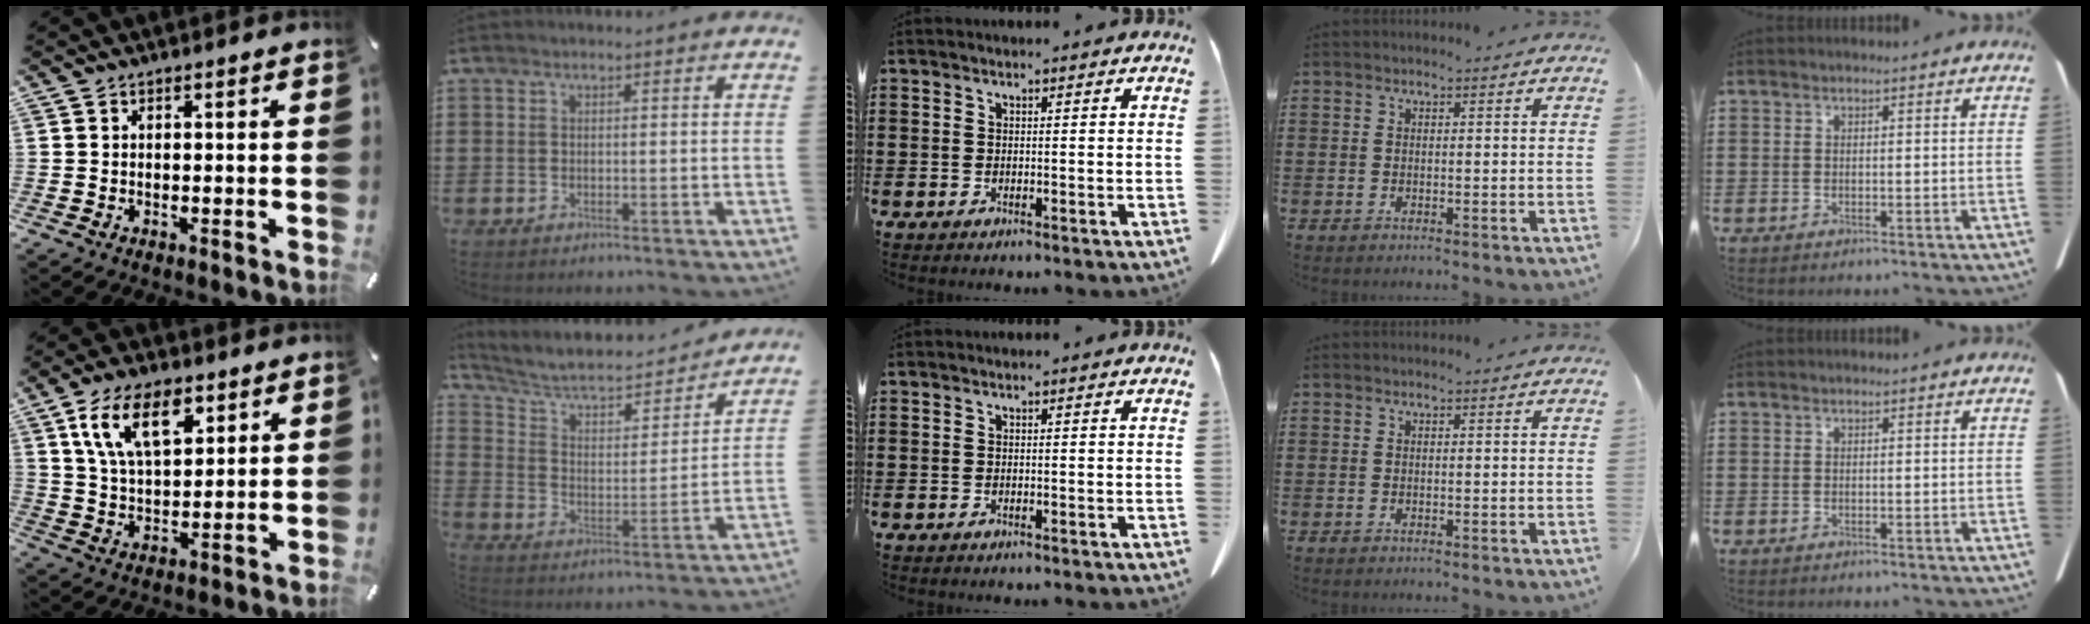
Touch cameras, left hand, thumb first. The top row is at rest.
{"thumb": {"total": 13.4, "force": [6.8, 7.2, 9.0], "torque": [-0.182, -0.009, 0.121]}, "index": {"total": 5.8, "force": [4.9, 1.8, 2.5], "torque": [-0.072, -0.032, 0.078]}}